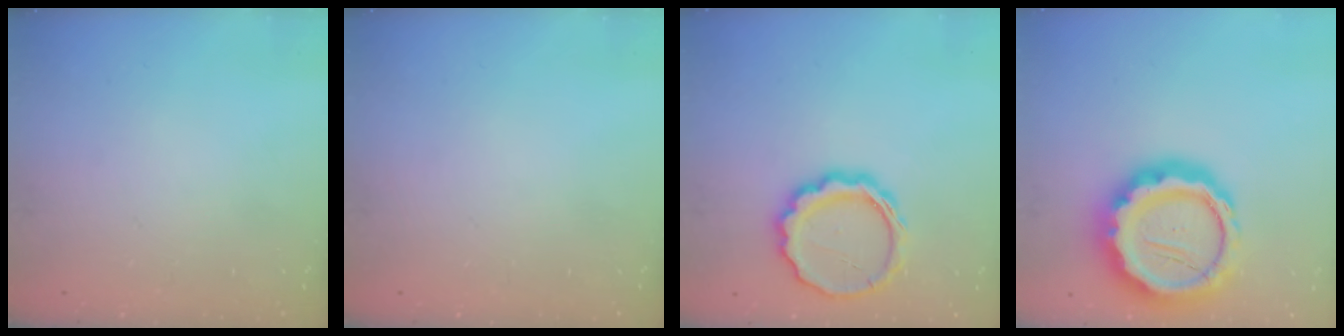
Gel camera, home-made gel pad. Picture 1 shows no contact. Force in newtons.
{"total": 0.0}
{"total": 12.2, "press": 11.9, "slide": 2.5}
{"total": 21.5, "press": 21.1, "slide": 3.9}